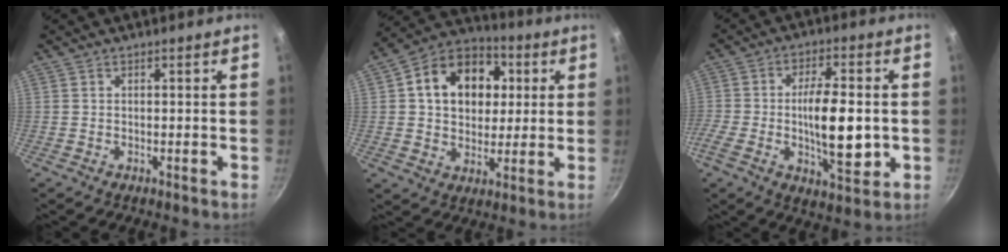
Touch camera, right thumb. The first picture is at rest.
{"total": 17.2, "force": [3.6, 13.1, 10.5], "torque": [-0.140, 0.018, 0.047]}
{"total": 18.7, "force": [-2.4, 7.5, 17.0], "torque": [-0.282, 0.025, -0.044]}